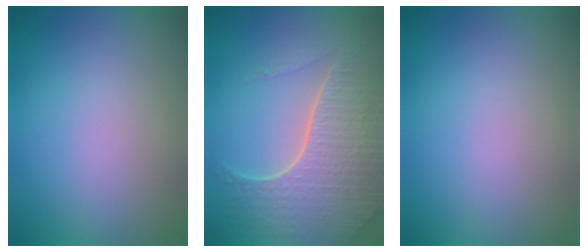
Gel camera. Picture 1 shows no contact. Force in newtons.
{"total": 7.1, "press": 5.1, "slide": 5.0}
{"total": 0.0}